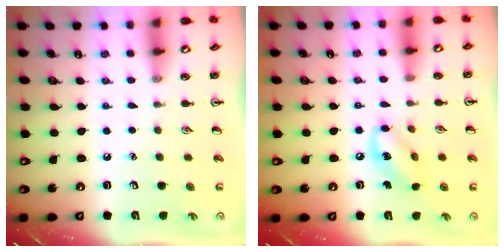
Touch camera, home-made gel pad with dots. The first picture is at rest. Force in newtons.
{"total": 6.8, "press": 6.8, "slide": 1.0}